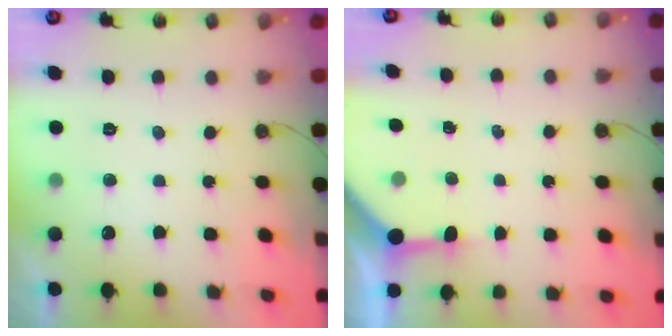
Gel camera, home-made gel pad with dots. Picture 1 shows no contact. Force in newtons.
{"total": 3.9, "press": 3.8, "slide": 0.4}